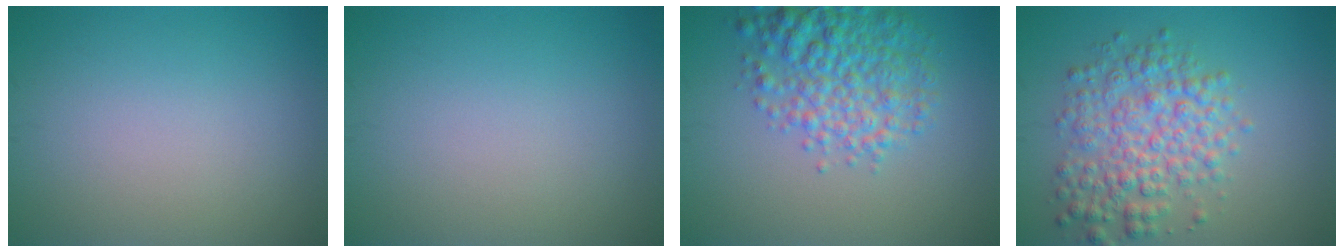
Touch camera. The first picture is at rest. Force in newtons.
{"total": 0.0}
{"total": 5.6, "press": 5.6, "slide": 0.2}
{"total": 5.7, "press": 5.7, "slide": 0.1}